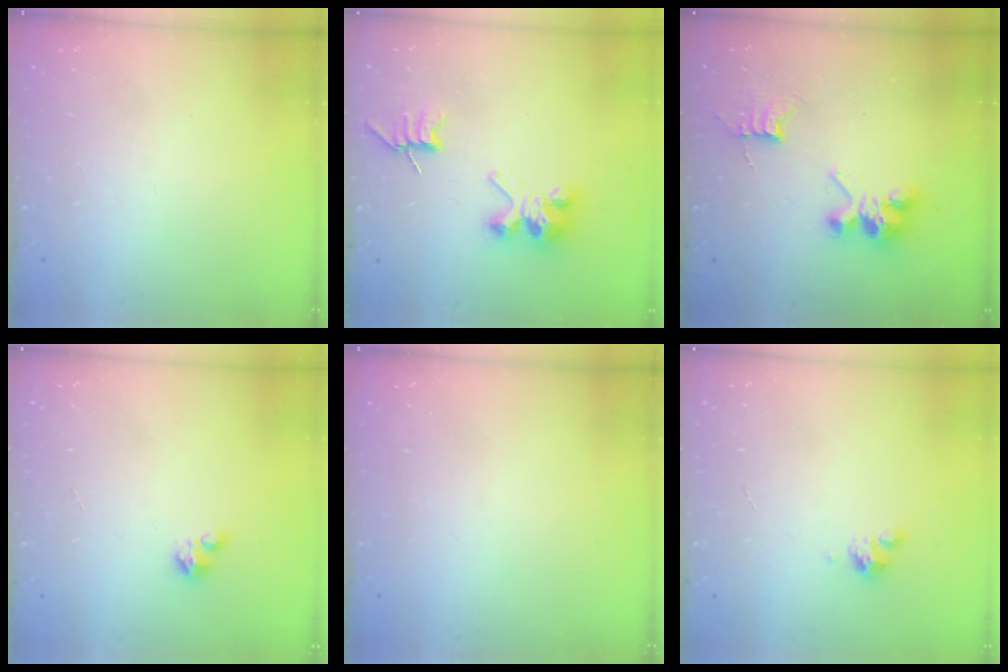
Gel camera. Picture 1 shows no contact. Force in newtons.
{"total": 7.8, "press": 7.8, "slide": 0.5}
{"total": 8.7, "press": 8.7, "slide": 0.6}
{"total": 1.5, "press": 1.5, "slide": 0.2}
{"total": 0.0}
{"total": 2.8, "press": 2.8, "slide": 0.2}